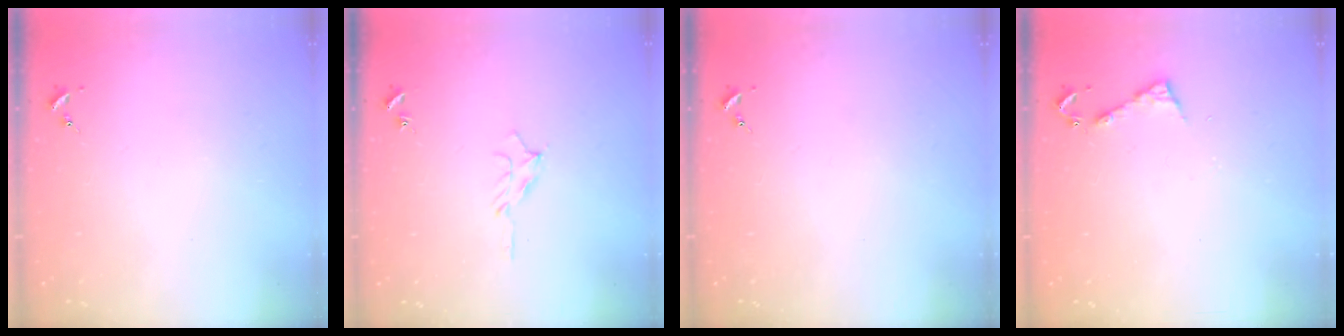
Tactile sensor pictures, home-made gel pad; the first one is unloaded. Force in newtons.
{"total": 6.3, "press": 6.3, "slide": 0.7}
{"total": 0.0}
{"total": 4.9, "press": 4.8, "slide": 0.5}